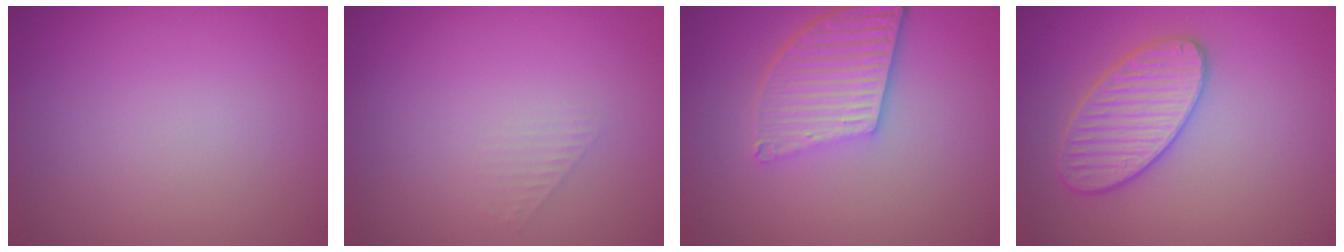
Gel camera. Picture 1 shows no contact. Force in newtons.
{"total": 1.0, "press": 1.0, "slide": 0.1}
{"total": 5.4, "press": 3.9, "slide": 3.8}
{"total": 3.9, "press": 3.8, "slide": 0.8}